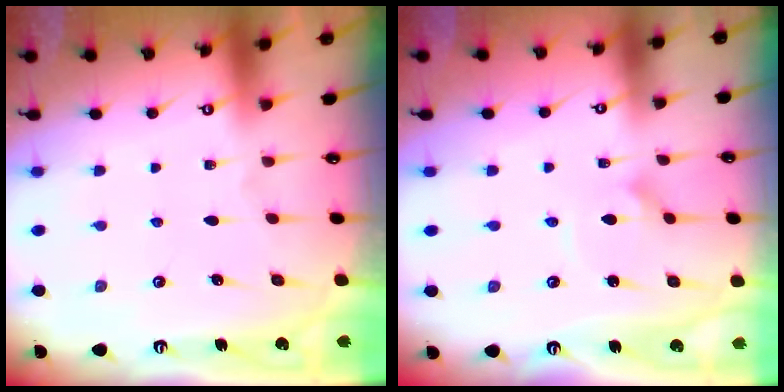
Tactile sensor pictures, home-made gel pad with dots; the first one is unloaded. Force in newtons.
{"total": 2.4, "press": 2.4, "slide": 0.1}